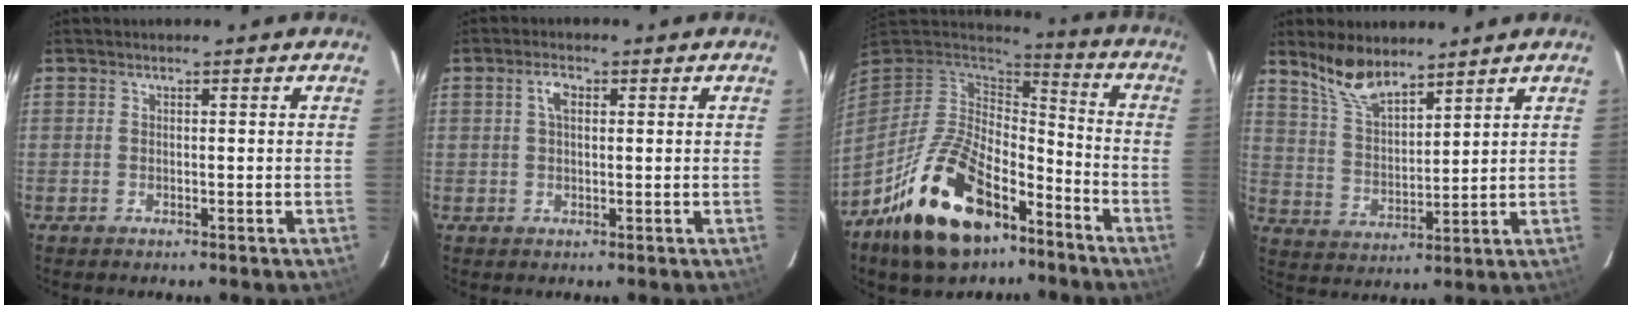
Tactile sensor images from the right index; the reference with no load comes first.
{"total": 2.6, "force": [0.8, 1.4, 2.1], "torque": [-0.042, 0.009, 0.014]}
{"total": 21.8, "force": [-12.4, 11.3, 13.9], "torque": [-0.276, -0.007, -0.201]}
{"total": 8.8, "force": [7.2, 2.7, 4.3], "torque": [-0.085, 0.007, 0.150]}